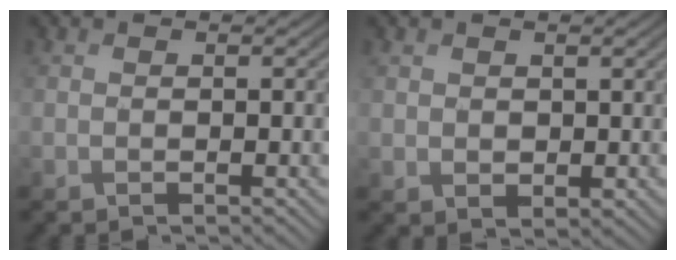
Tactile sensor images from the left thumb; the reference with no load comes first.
{"total": 2.1, "force": [1.0, 1.6, 0.8], "torque": [-0.024, -0.006, 0.022]}